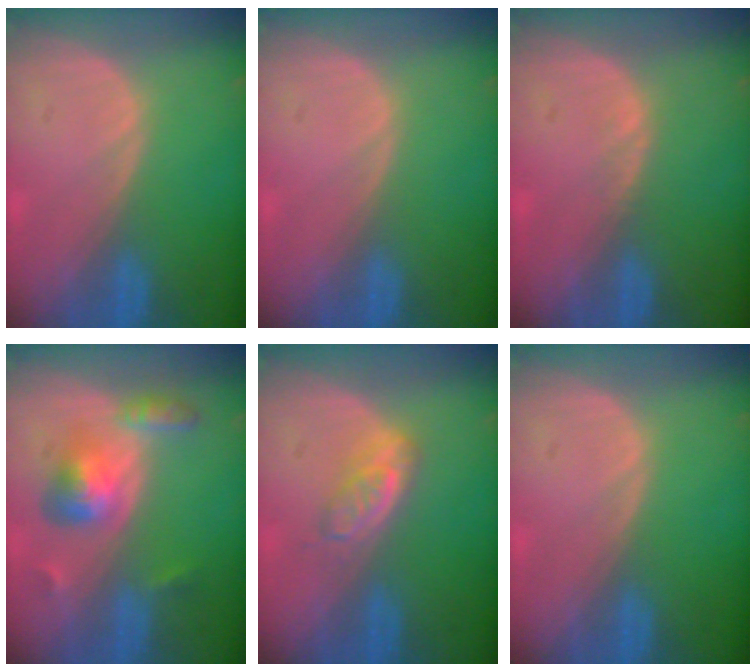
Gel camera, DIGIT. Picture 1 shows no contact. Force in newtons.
{"total": 0.0}
{"total": 0.7, "press": 0.6, "slide": 0.3}
{"total": 6.2, "press": 5.6, "slide": 2.8}
{"total": 3.8, "press": 3.8, "slide": 0.6}
{"total": 0.0}